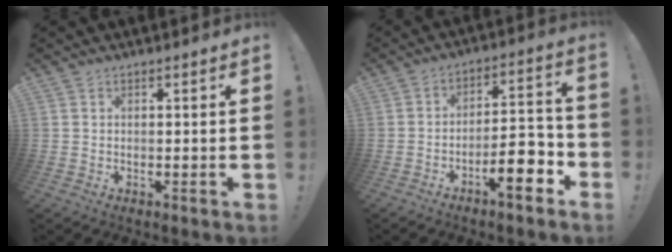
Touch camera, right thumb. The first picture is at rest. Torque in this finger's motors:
{"motor_torque": [1.33, 1.46, 0.94, -1.04, 0.35]}